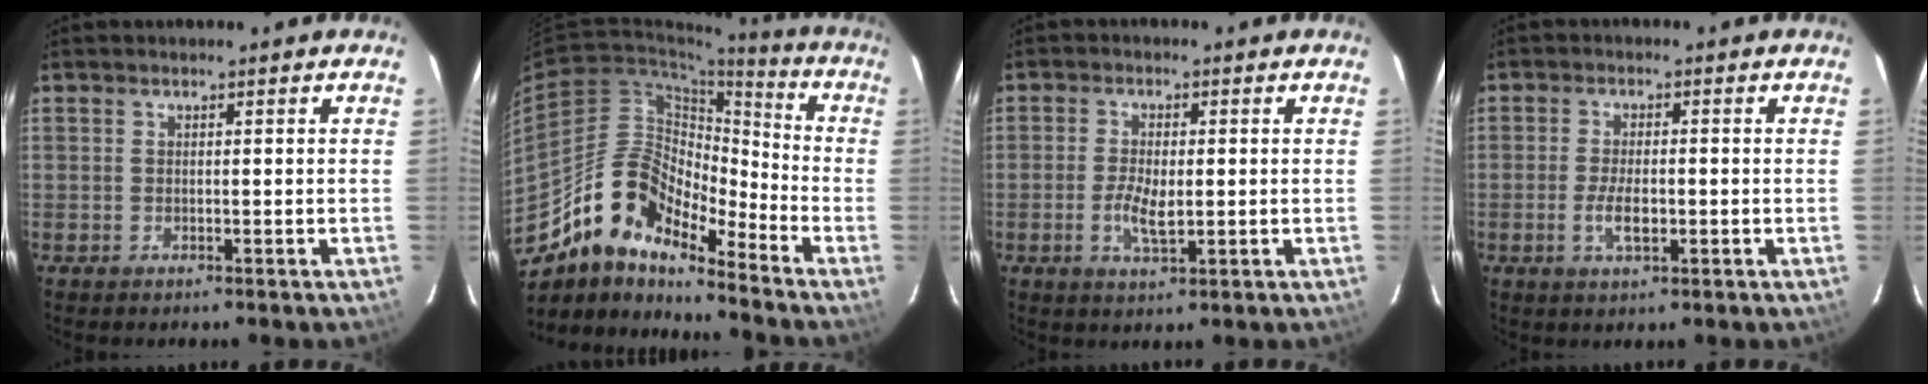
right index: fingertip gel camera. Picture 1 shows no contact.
{"total": 15.3, "force": [-12.1, 5.5, 7.6], "torque": [-0.128, 0.012, -0.237]}
{"total": 4.7, "force": [-0.9, 1.9, 4.2], "torque": [-0.084, -0.007, -0.017]}
{"total": 4.3, "force": [-1.3, 1.5, 3.8], "torque": [-0.079, -0.006, -0.022]}